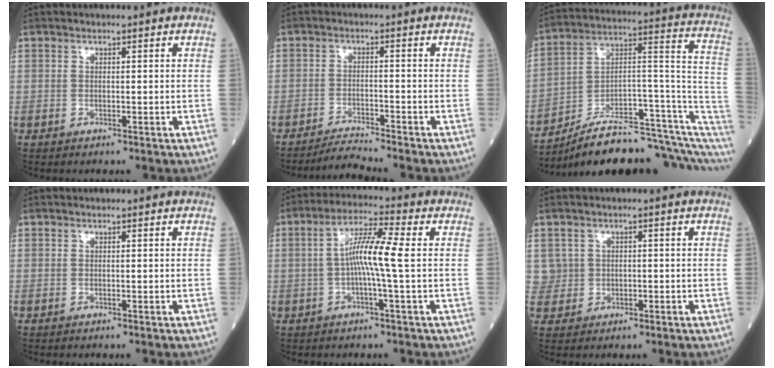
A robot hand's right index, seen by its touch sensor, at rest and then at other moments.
{"total": 3.7, "force": [-3.5, -1.4, 0.2], "torque": [-0.010, -0.018, -0.062]}
{"total": 19.9, "force": [-14.9, 4.3, 12.5], "torque": [-0.125, 0.067, -0.224]}
{"total": 0.0}
{"total": 7.4, "force": [0.0, -0.4, 7.4], "torque": [-0.139, 0.013, -0.008]}
{"total": 3.0, "force": [0.3, 3.0, -0.1], "torque": [0.012, 0.011, 0.012]}